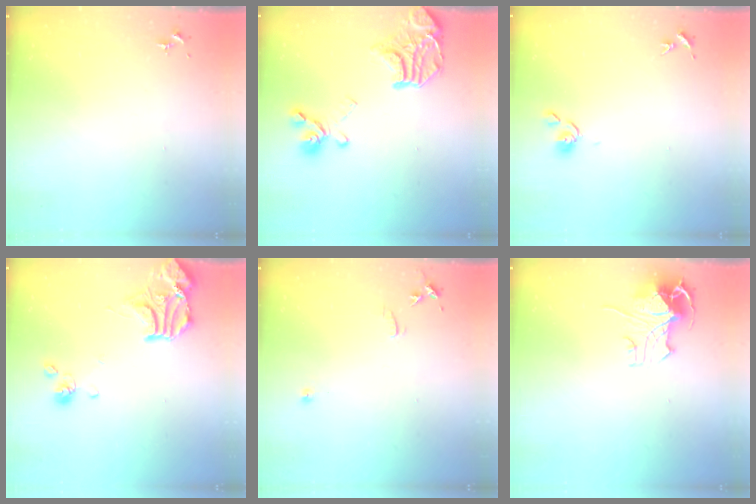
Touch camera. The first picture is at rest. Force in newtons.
{"total": 18.3, "press": 18.1, "slide": 2.4}
{"total": 4.3, "press": 4.2, "slide": 0.6}
{"total": 14.9, "press": 14.7, "slide": 2.2}
{"total": 7.5, "press": 7.5, "slide": 0.6}
{"total": 10.7, "press": 10.6, "slide": 1.4}